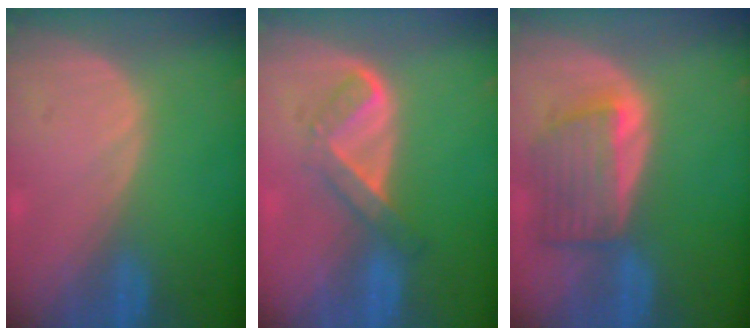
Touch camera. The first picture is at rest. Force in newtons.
{"total": 5.4, "press": 4.5, "slide": 3.1}
{"total": 6.4, "press": 6.4, "slide": 0.8}